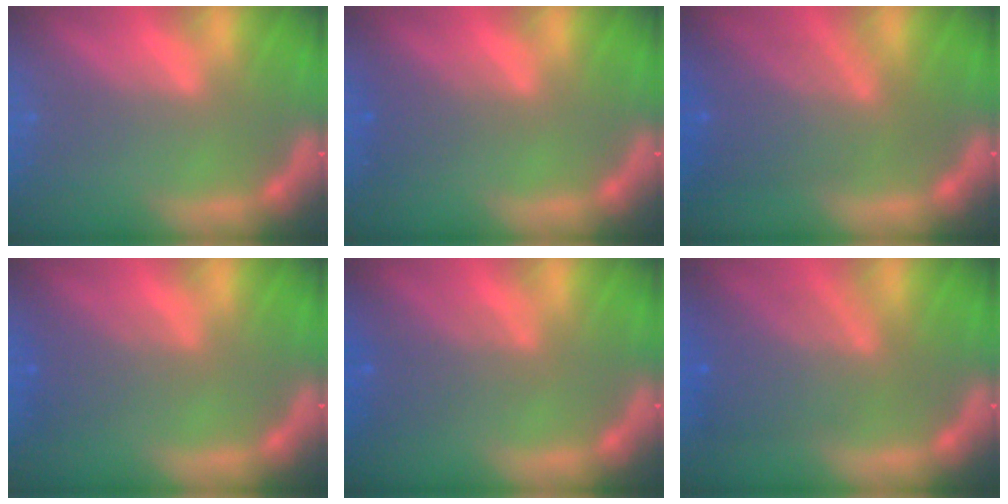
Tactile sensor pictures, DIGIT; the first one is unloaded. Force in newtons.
{"total": 2.0}
{"total": 7.0}
{"total": 2.9}
{"total": 3.5}
{"total": 6.6}